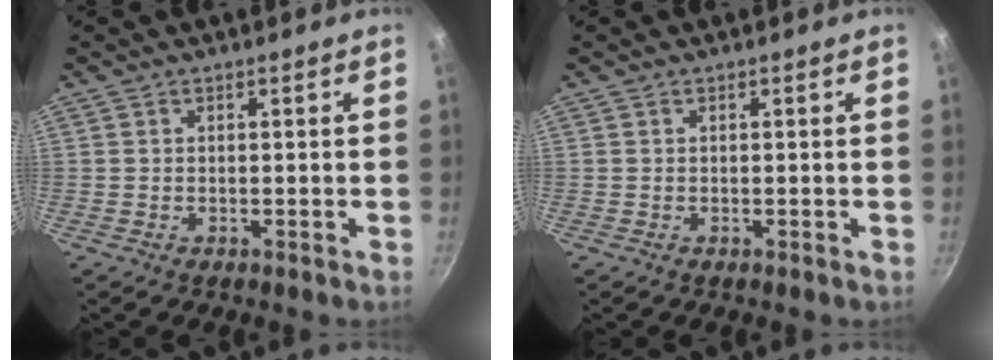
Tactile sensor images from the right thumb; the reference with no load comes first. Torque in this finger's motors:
{"motor_torque": [-0.12, 0.07, 0.00, 0.00, 0.01]}